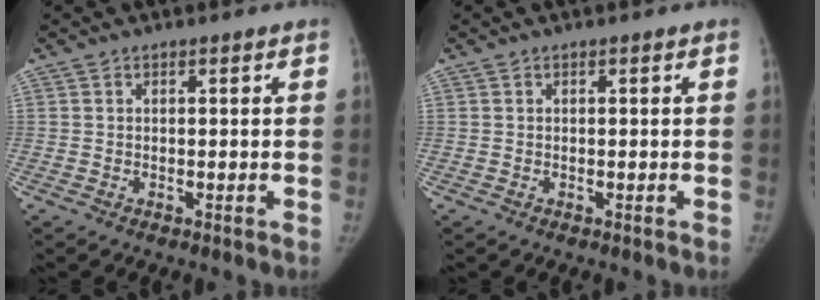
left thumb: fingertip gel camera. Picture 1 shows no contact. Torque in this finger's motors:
{"motor_torque": [0.27, -0.08, 0.42, -0.30, 0.08]}